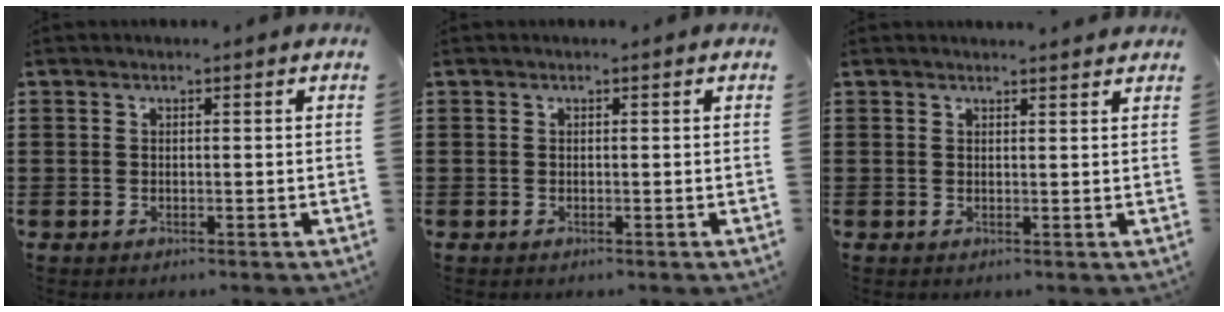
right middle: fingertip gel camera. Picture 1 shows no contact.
{"total": 0.0}
{"total": 1.2, "force": [1.2, -0.1, 0.2], "torque": [0.002, -0.006, 0.021]}